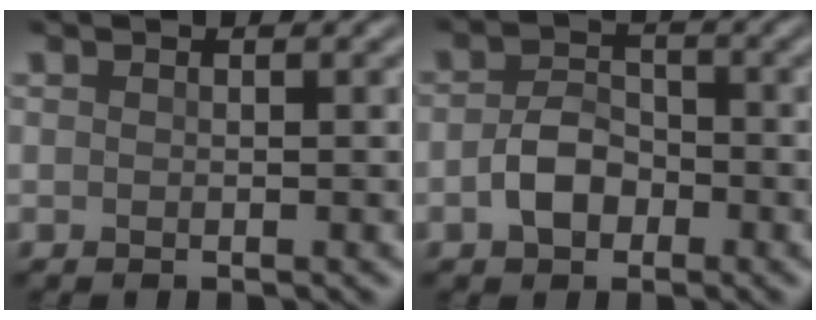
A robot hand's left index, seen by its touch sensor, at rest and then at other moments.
{"total": 3.2, "force": [-1.2, 2.3, 2.0], "torque": [-0.036, 0.004, -0.027]}